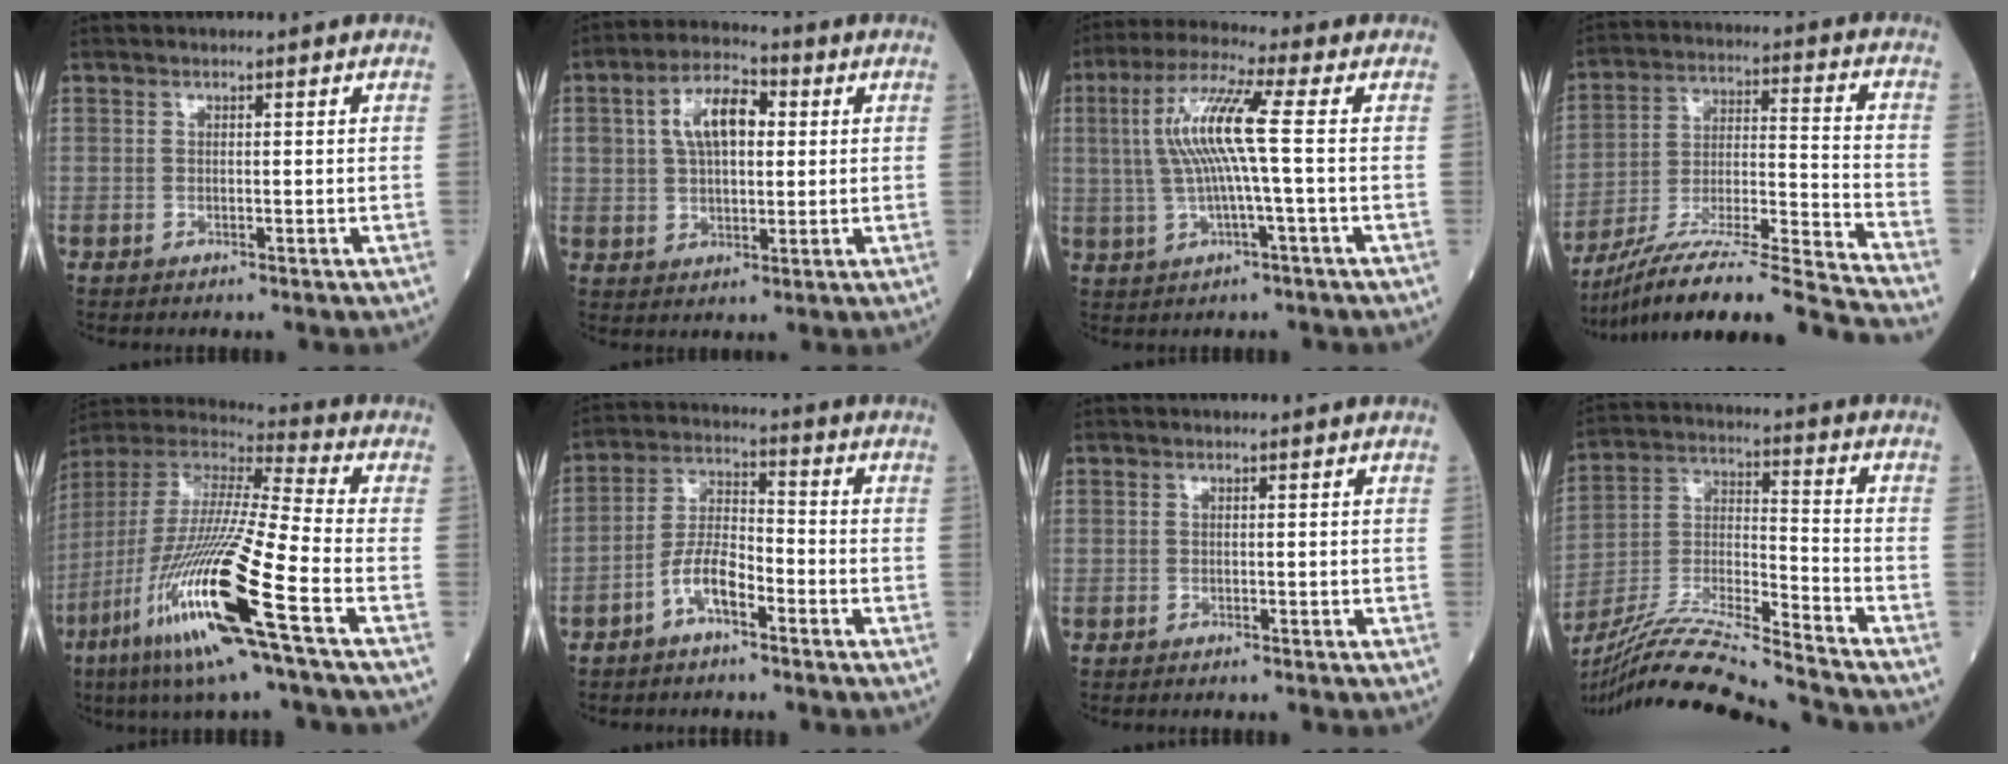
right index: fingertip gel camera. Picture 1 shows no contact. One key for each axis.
{"total": 8.8, "fx": 2.3, "fy": 4.6, "fz": 7.2, "tx": -0.136, "ty": 0.027, "tz": 0.041}
{"total": 9.7, "fx": 0.8, "fy": -0.2, "fz": 9.7, "tx": -0.202, "ty": 0.017, "tz": 0.013}
{"total": 23.5, "fx": -20.8, "fy": -1.6, "fz": 10.7, "tx": -0.151, "ty": -0.010, "tz": -0.335}
{"total": 22.4, "fx": -9.8, "fy": 0.1, "fz": 20.2, "tx": -0.439, "ty": -0.057, "tz": -0.196}
{"total": 6.4, "fx": -3.6, "fy": 2.2, "fz": 4.9, "tx": -0.105, "ty": 0.015, "tz": -0.069}
{"total": 0.8, "fx": -0.7, "fy": 0.0, "fz": 0.4, "tx": -0.003, "ty": -0.001, "tz": -0.010}
{"total": 19.6, "fx": -17.7, "fy": -0.8, "fz": 8.4, "tx": -0.179, "ty": -0.021, "tz": -0.317}